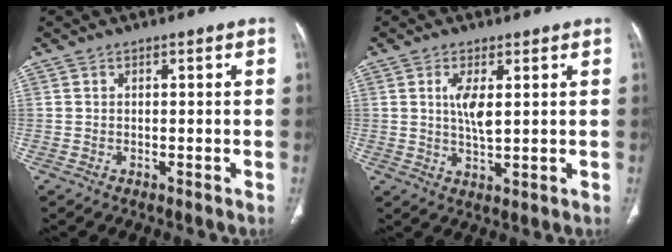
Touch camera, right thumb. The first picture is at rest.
{"total": 5.3, "force": [1.4, 1.7, 4.8], "torque": [-0.098, -0.017, 0.028]}